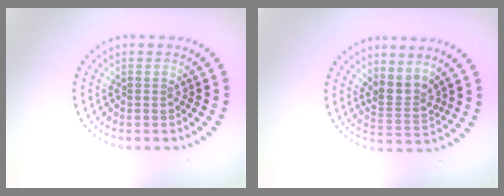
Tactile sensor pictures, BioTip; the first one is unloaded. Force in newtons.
{"total": 2.6, "press": 2.0, "slide": 1.8}